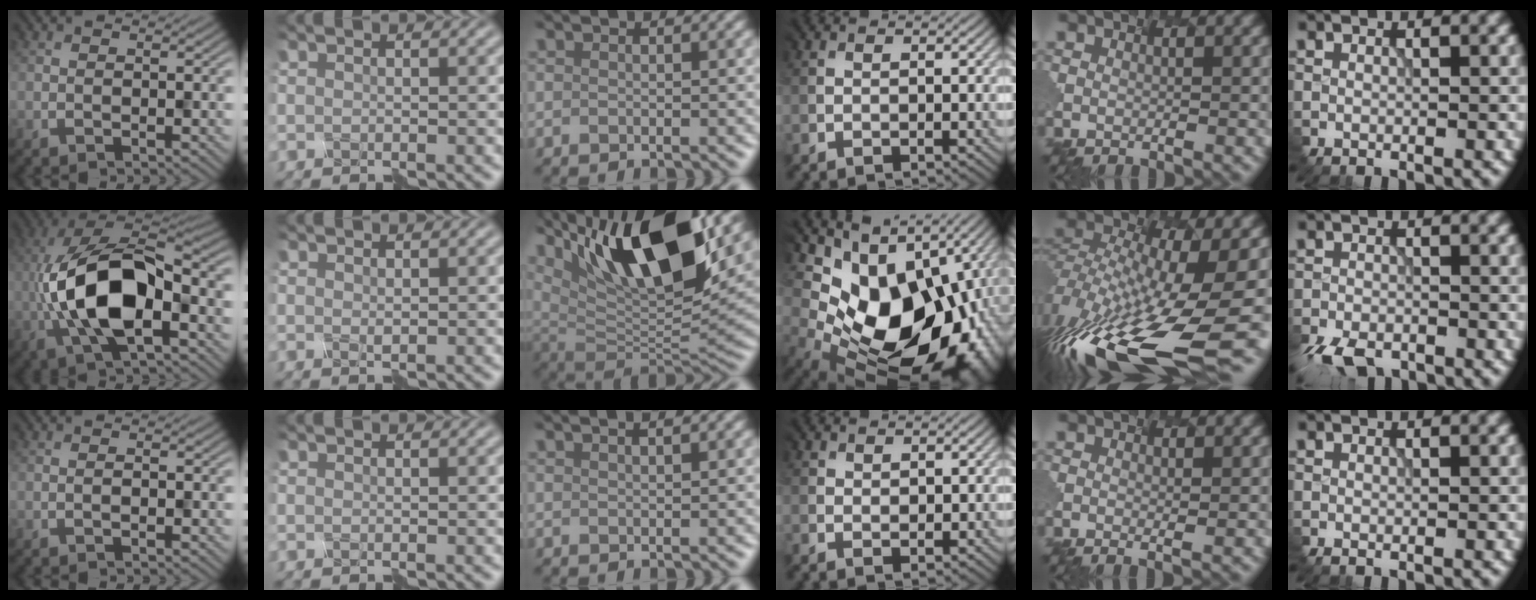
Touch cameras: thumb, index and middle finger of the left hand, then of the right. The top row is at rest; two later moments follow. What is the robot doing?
{"motion": "disassemble", "object": "markers"}